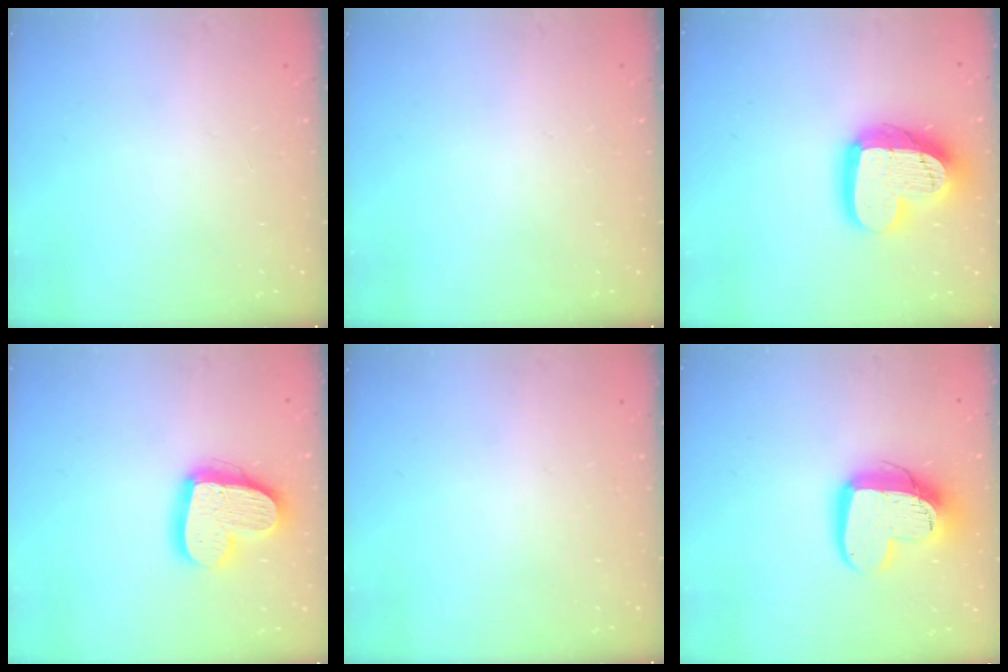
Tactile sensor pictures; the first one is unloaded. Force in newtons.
{"total": 0.0}
{"total": 19.9, "press": 19.9, "slide": 1.5}
{"total": 18.3, "press": 18.3, "slide": 1.6}
{"total": 0.0}
{"total": 16.9, "press": 16.9, "slide": 1.4}